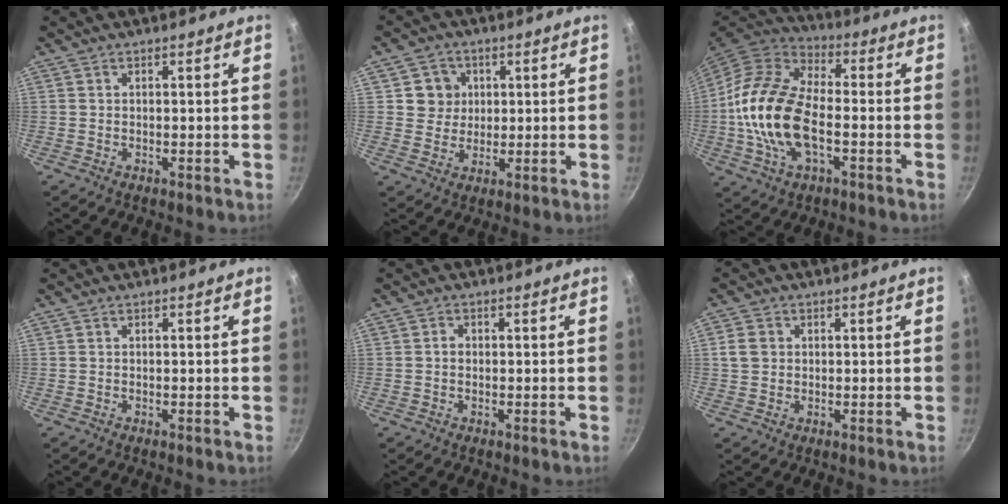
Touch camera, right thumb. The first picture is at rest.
{"total": 5.8, "force": [1.4, 5.5, 1.3], "torque": [0.018, 0.001, 0.022]}
{"total": 18.6, "force": [-2.9, 10.1, 15.4], "torque": [-0.287, 0.030, -0.066]}
{"total": 0.0}
{"total": 1.1, "force": [-0.1, 1.0, 0.6], "torque": [-0.009, 0.005, -0.004]}
{"total": 3.4, "force": [0.5, 2.9, 1.7], "torque": [-0.021, 0.006, 0.006]}